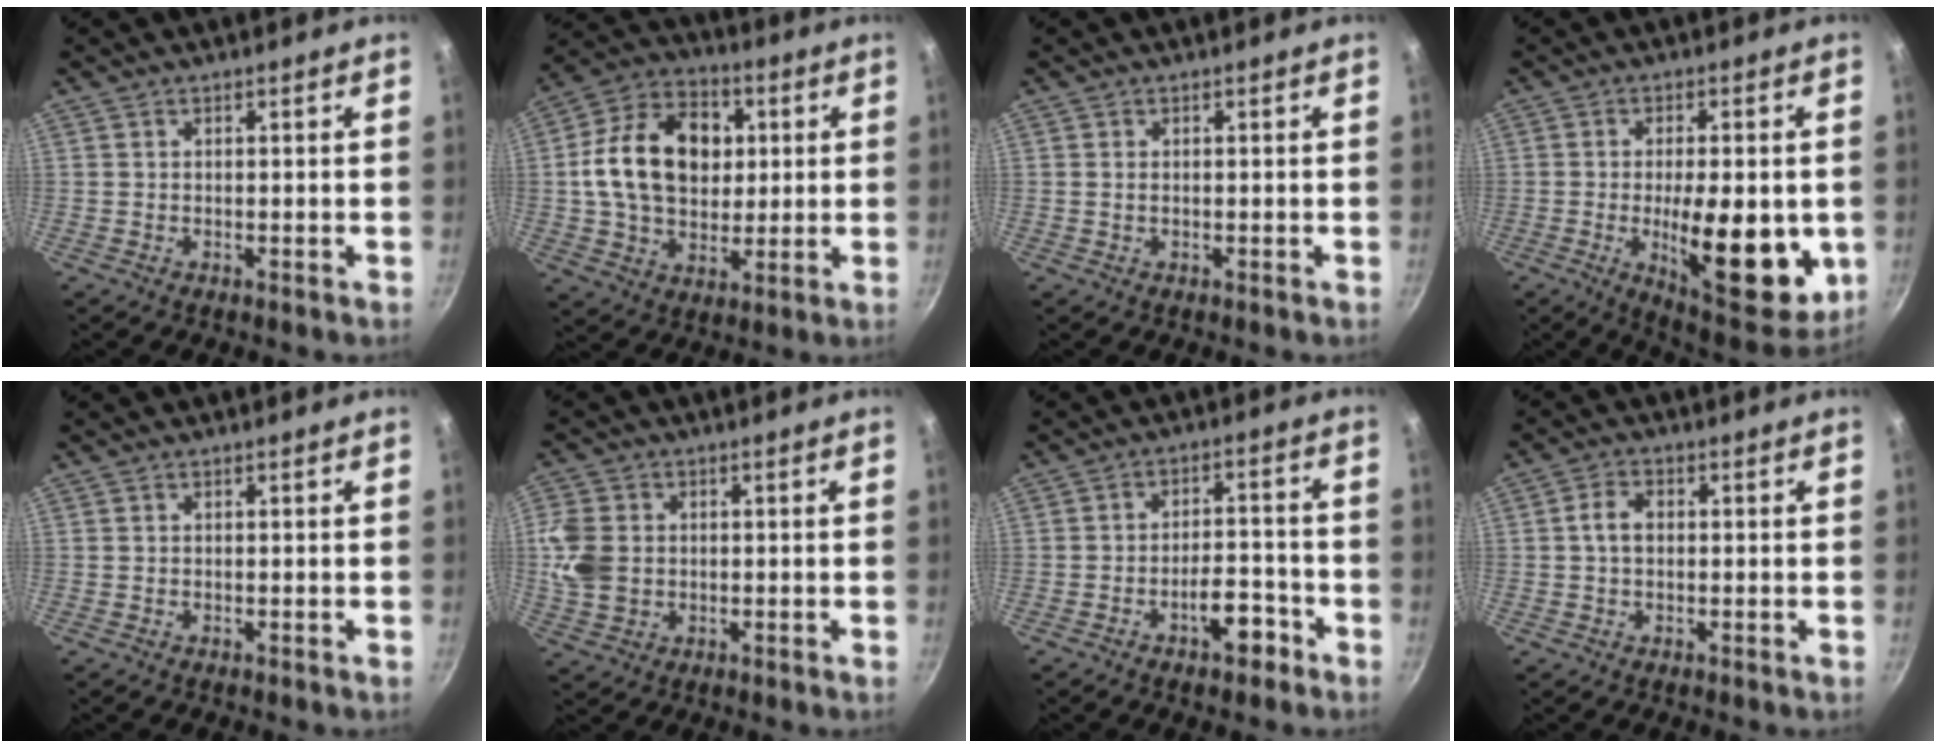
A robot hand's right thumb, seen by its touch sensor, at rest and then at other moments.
{"total": 19.0, "force": [2.6, 13.9, 12.6], "torque": [-0.183, 0.017, 0.035]}
{"total": 0.8, "force": [0.1, 0.5, 0.6], "torque": [-0.012, 0.001, 0.001]}
{"total": 18.7, "force": [-3.0, 7.1, 17.0], "torque": [-0.216, -0.013, -0.034]}
{"total": 0.0}
{"total": 8.3, "force": [0.3, 6.7, 4.9], "torque": [-0.087, 0.002, 0.005]}
{"total": 6.7, "force": [-3.9, 2.8, 4.7], "torque": [-0.049, 0.035, -0.054]}
{"total": 3.8, "force": [0.1, 2.7, 2.7], "torque": [-0.046, 0.013, -0.003]}